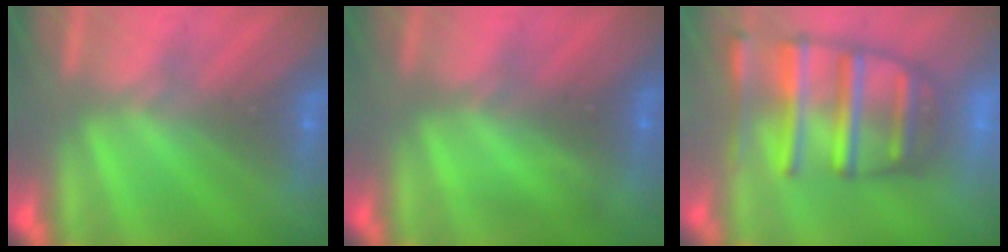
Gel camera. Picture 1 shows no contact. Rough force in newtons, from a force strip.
{"total": 1.9}
{"total": 7.0}